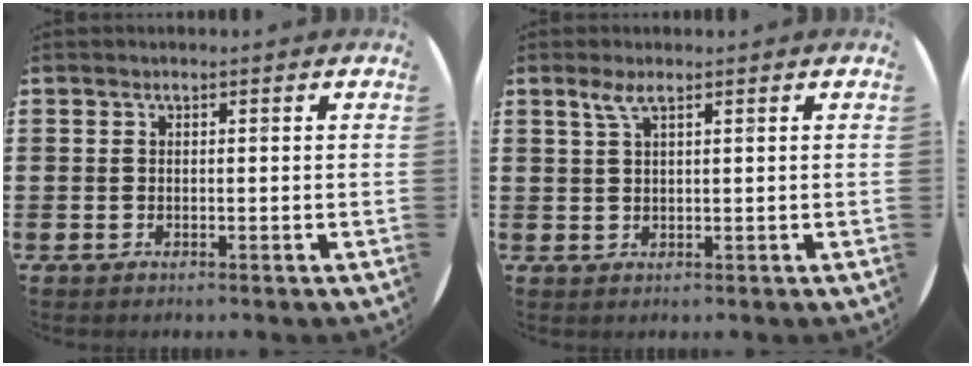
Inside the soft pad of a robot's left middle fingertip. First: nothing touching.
{"total": 2.1, "force": [1.2, 0.4, 1.7], "torque": [-0.035, 0.005, 0.021]}